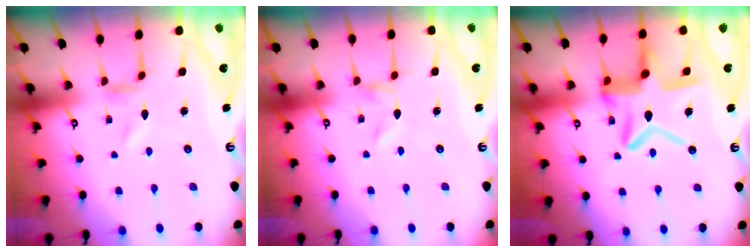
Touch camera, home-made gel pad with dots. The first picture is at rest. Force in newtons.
{"total": 0.0}
{"total": 15.7, "press": 15.6, "slide": 1.3}